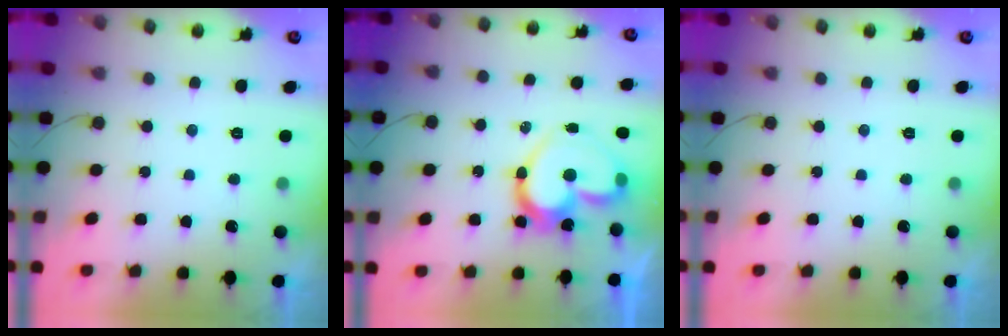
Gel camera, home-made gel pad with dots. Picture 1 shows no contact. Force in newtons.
{"total": 17.1, "press": 17.0, "slide": 1.4}
{"total": 0.0}